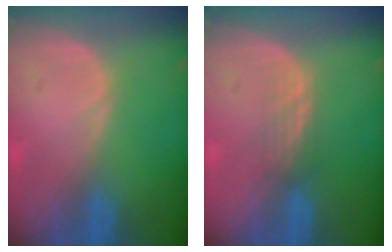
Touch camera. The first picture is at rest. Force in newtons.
{"total": 2.4, "press": 2.3, "slide": 0.5}